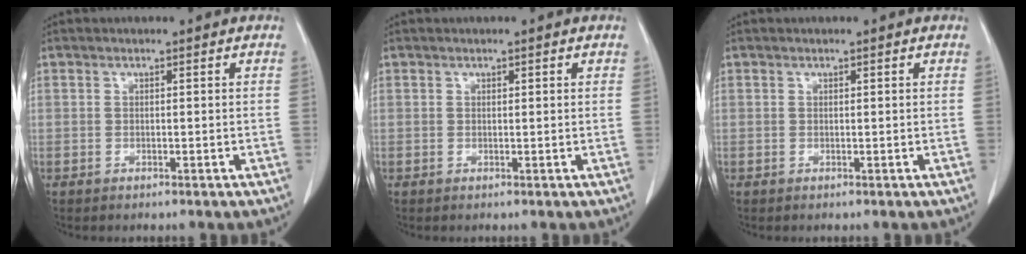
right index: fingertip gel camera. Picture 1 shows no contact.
{"total": 0.6, "force": [0.3, 0.2, 0.4], "torque": [-0.007, 0.000, 0.004]}
{"total": 0.0}